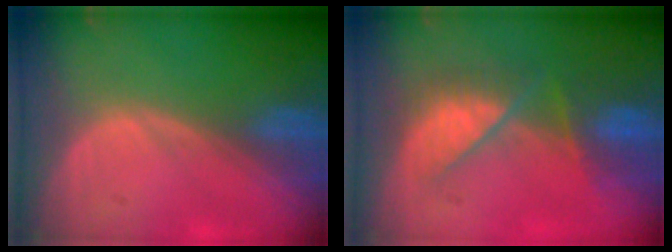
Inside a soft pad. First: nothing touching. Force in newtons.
{"total": 7.5, "press": 7.2, "slide": 1.8}